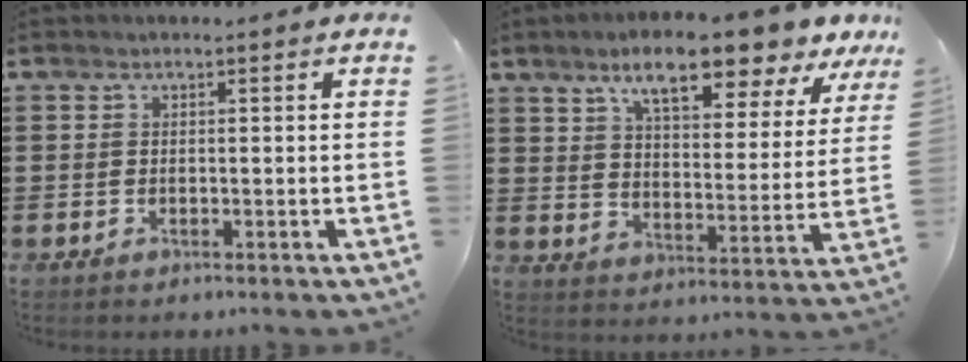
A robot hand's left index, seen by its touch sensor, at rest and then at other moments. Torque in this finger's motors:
{"motor_torque": [2.14, 0.00, 1.05, 0.21]}